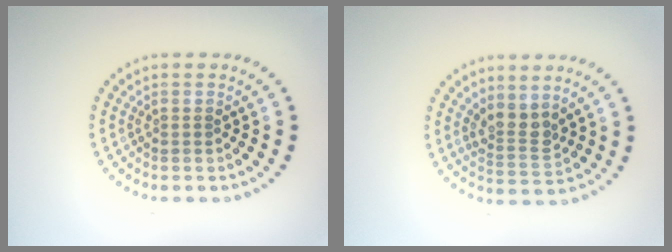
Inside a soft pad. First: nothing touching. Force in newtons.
{"total": 2.5, "press": 1.9, "slide": 1.6}